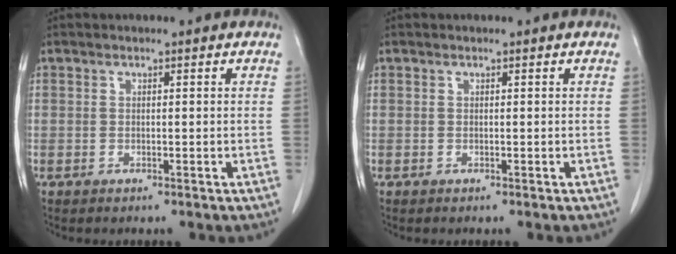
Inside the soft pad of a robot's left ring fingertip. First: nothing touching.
{"total": 0.0}